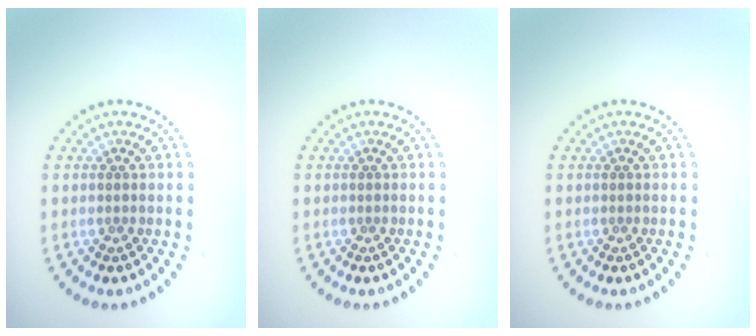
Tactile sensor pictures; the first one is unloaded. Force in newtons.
{"total": 0.0}
{"total": 0.0}